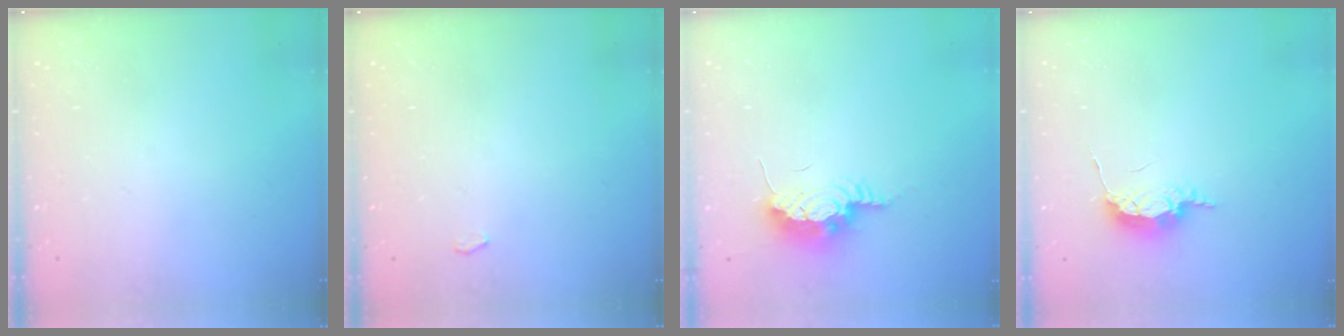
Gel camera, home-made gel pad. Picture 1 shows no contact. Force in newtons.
{"total": 3.6, "press": 3.3, "slide": 1.5}
{"total": 8.5, "press": 8.4, "slide": 1.6}
{"total": 6.4, "press": 6.4, "slide": 0.5}